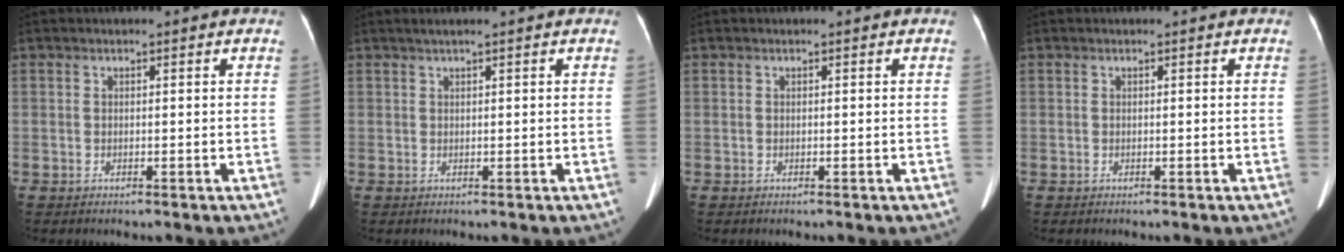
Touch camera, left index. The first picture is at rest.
{"total": 0.9, "force": [0.5, -0.2, 0.7], "torque": [-0.017, 0.004, 0.015]}
{"total": 0.0}
{"total": 0.0}